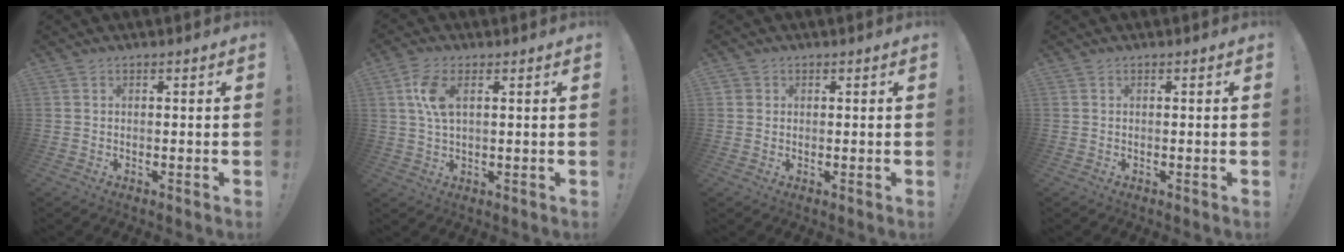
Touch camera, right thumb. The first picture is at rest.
{"total": 7.5, "force": [2.3, 3.6, 6.1], "torque": [-0.126, -0.002, 0.040]}
{"total": 1.1, "force": [0.4, 1.0, 0.1], "torque": [0.001, -0.002, 0.007]}
{"total": 0.0}